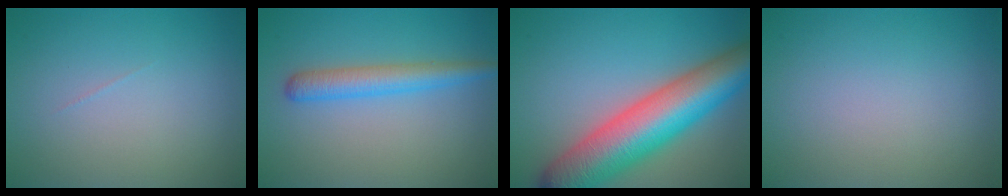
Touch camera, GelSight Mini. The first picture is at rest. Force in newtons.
{"total": 3.3, "press": 3.3, "slide": 0.1}
{"total": 11.7, "press": 11.7, "slide": 0.5}
{"total": 0.0}